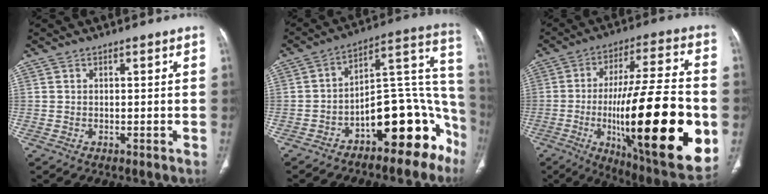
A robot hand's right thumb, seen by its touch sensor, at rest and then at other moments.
{"total": 18.0, "force": [-10.3, 8.4, 12.2], "torque": [-0.101, 0.141, -0.156]}
{"total": 33.6, "force": [-7.1, 8.7, 31.7], "torque": [-0.475, -0.013, -0.098]}